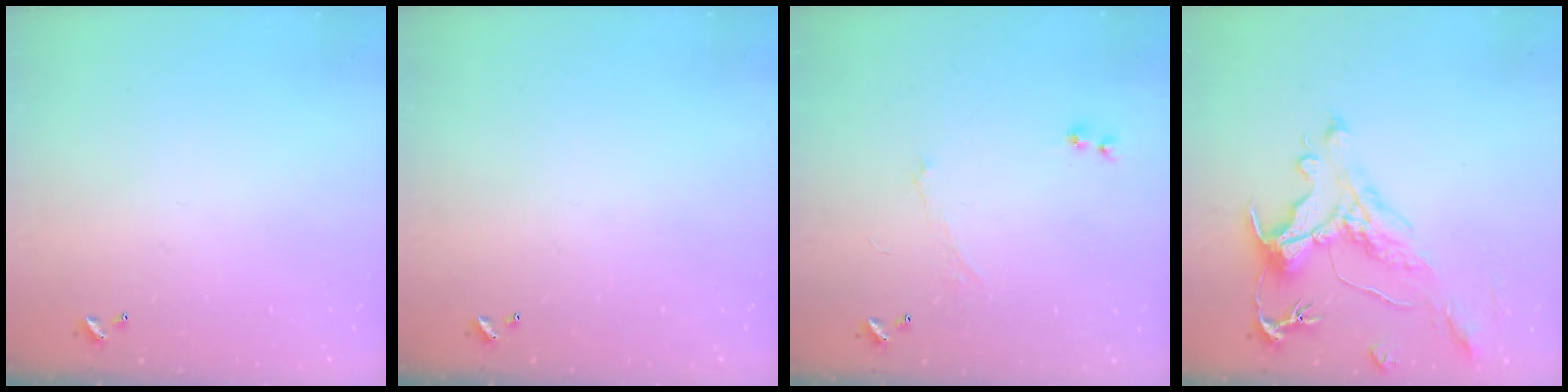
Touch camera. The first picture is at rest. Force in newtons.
{"total": 0.0}
{"total": 1.2, "press": 1.0, "slide": 0.8}
{"total": 1.2, "press": 0.2, "slide": 1.2}